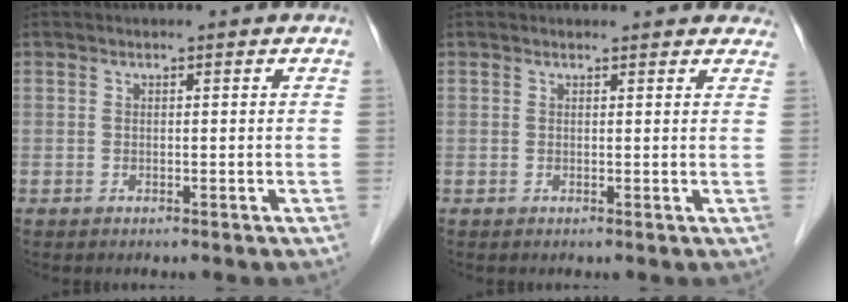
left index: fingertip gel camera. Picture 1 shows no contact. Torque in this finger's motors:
{"motor_torque": [0.53, -0.82, 0.08, 0.01]}